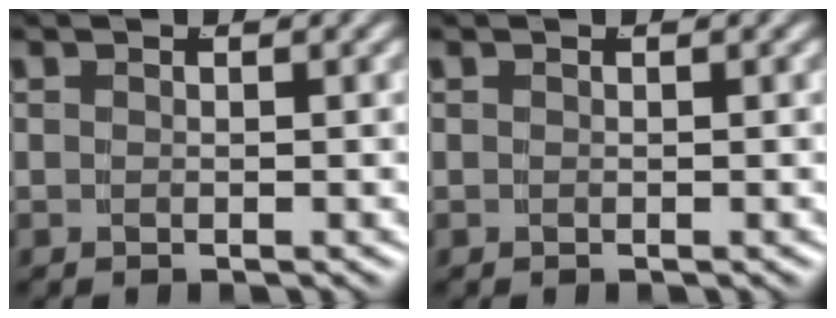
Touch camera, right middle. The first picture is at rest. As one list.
[{"total": 0.0}]